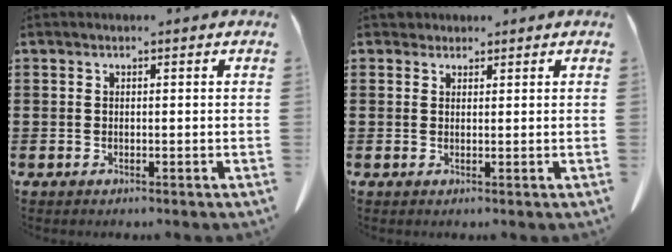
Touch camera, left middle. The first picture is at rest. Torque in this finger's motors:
{"motor_torque": [0.17, 0.18, -0.04, -0.01]}